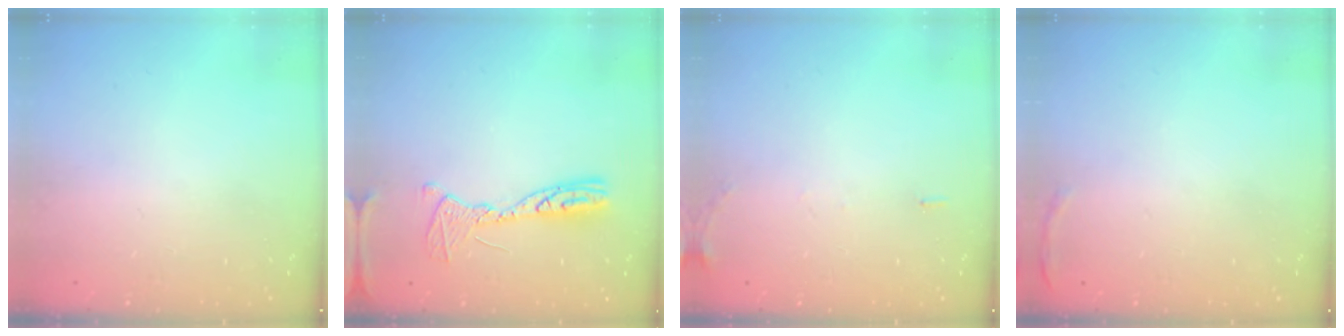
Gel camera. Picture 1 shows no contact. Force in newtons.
{"total": 12.0, "press": 11.9, "slide": 1.1}
{"total": 6.5, "press": 6.2, "slide": 1.8}
{"total": 5.2, "press": 5.1, "slide": 1.2}